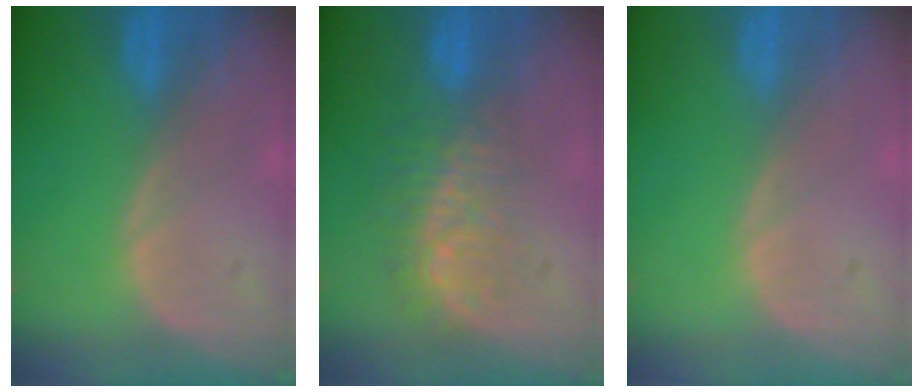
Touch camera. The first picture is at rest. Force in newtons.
{"total": 7.6, "press": 7.3, "slide": 2.3}
{"total": 0.0}